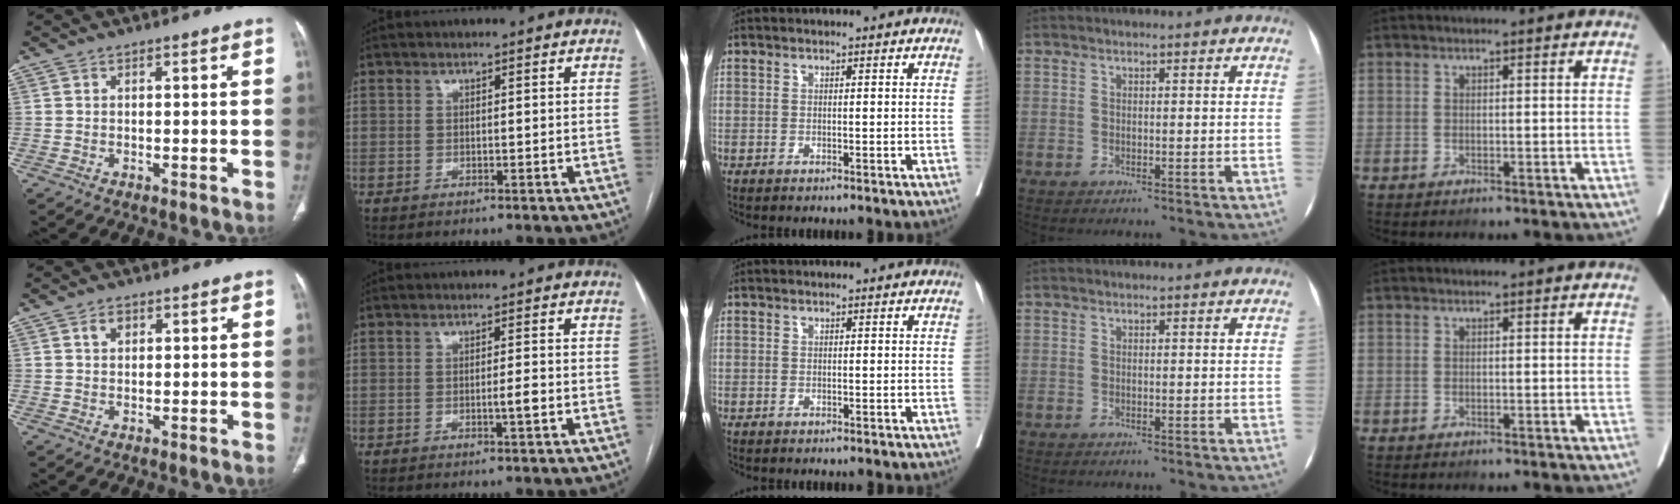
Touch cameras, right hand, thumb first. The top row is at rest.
{"thumb": {"total": 2.0, "force": [0.9, 1.4, 1.1], "torque": [-0.016, 0.000, 0.015]}, "index": {"total": 1.6, "force": [-0.5, -0.2, 1.5], "torque": [-0.027, -0.002, -0.008]}}